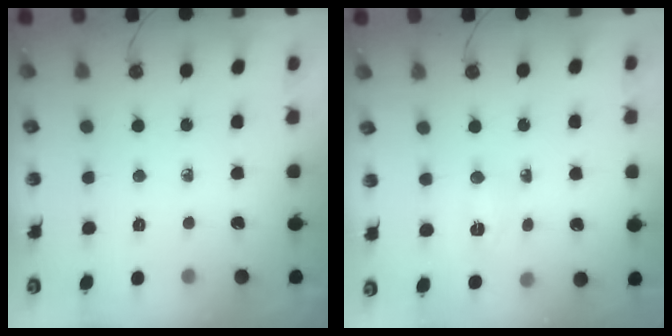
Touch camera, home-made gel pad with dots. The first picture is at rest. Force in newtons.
{"total": 3.6, "press": 3.3, "slide": 1.4}